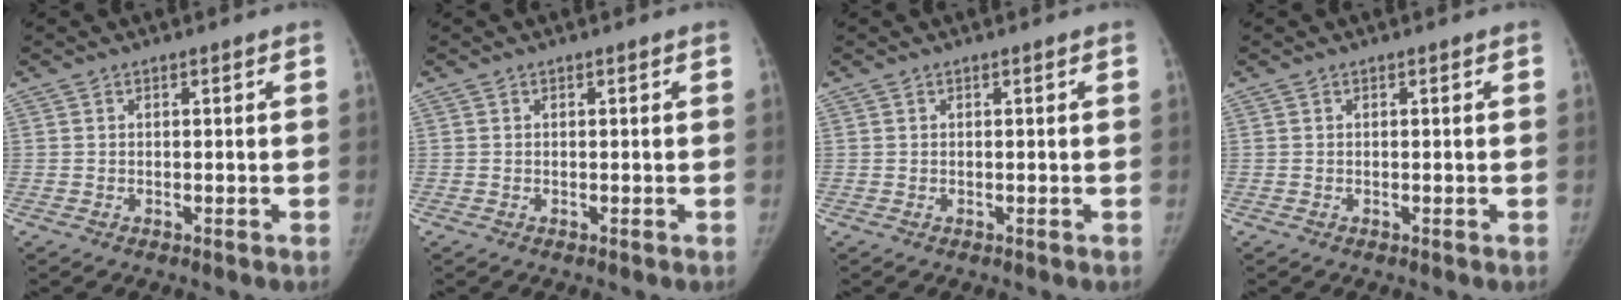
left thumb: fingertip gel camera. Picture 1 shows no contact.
{"total": 0.0}
{"total": 0.0}
{"total": 0.0}